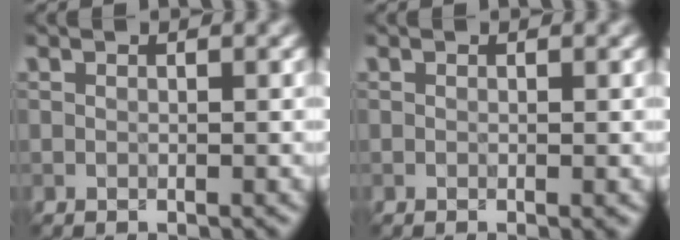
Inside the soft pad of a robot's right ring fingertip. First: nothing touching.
{"total": 0.5, "force": [-0.1, 0.1, 0.5], "torque": [-0.003, -0.004, 0.000]}